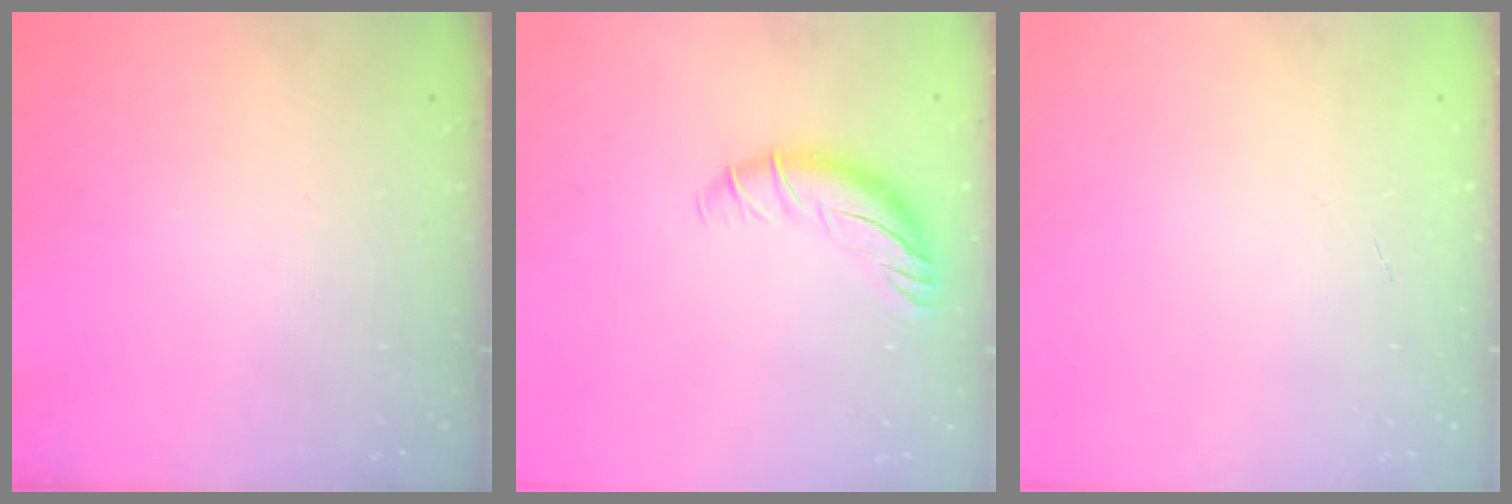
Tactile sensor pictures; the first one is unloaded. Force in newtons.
{"total": 9.5, "press": 9.4, "slide": 1.6}
{"total": 0.0}